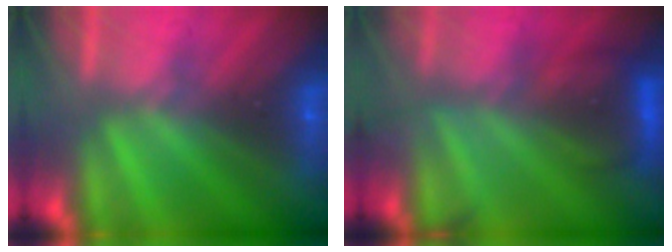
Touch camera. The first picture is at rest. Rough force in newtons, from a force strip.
{"total": 11.8}